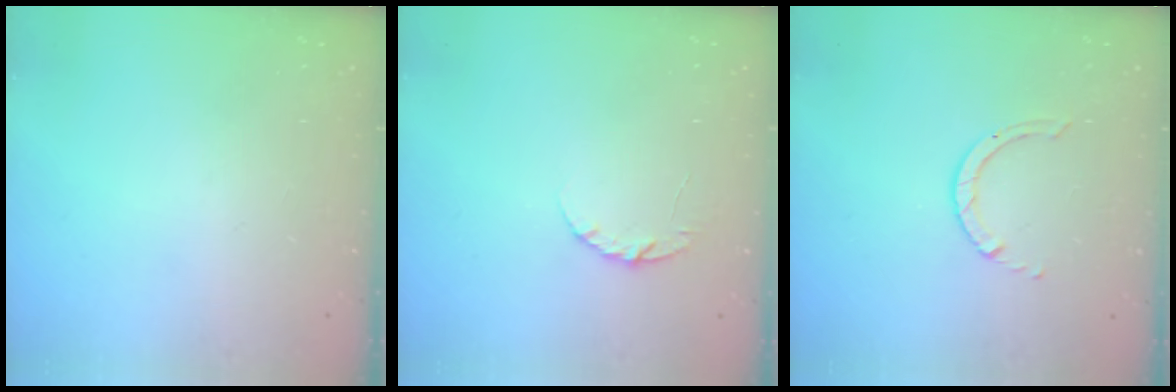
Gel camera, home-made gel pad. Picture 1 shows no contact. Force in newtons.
{"total": 4.8, "press": 4.7, "slide": 0.6}
{"total": 1.7, "press": 1.7, "slide": 0.1}